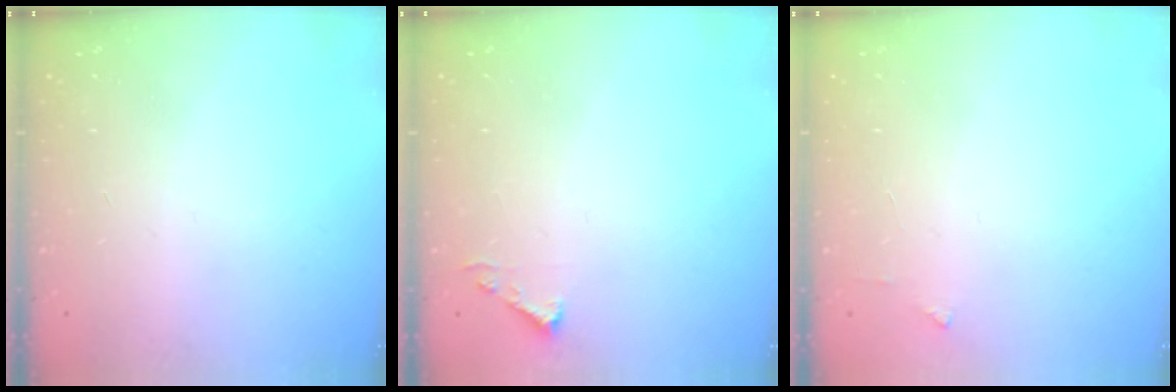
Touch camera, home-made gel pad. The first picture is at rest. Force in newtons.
{"total": 3.7, "press": 3.7, "slide": 0.5}
{"total": 2.6, "press": 2.6, "slide": 0.2}